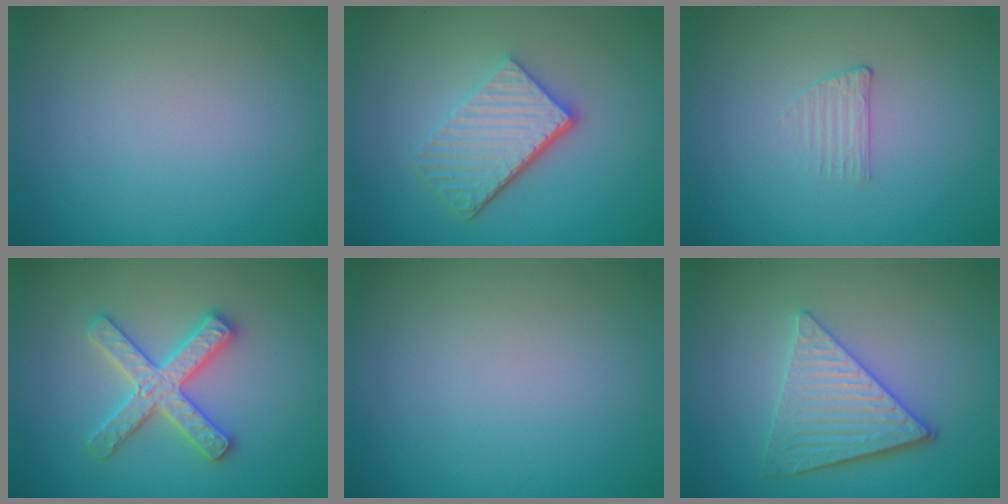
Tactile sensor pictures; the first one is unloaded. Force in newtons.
{"total": 5.2, "press": 3.8, "slide": 3.5}
{"total": 1.0, "press": 0.3, "slide": 1.0}
{"total": 3.7, "press": 3.6, "slide": 0.6}
{"total": 0.0}
{"total": 4.8, "press": 3.9, "slide": 2.8}